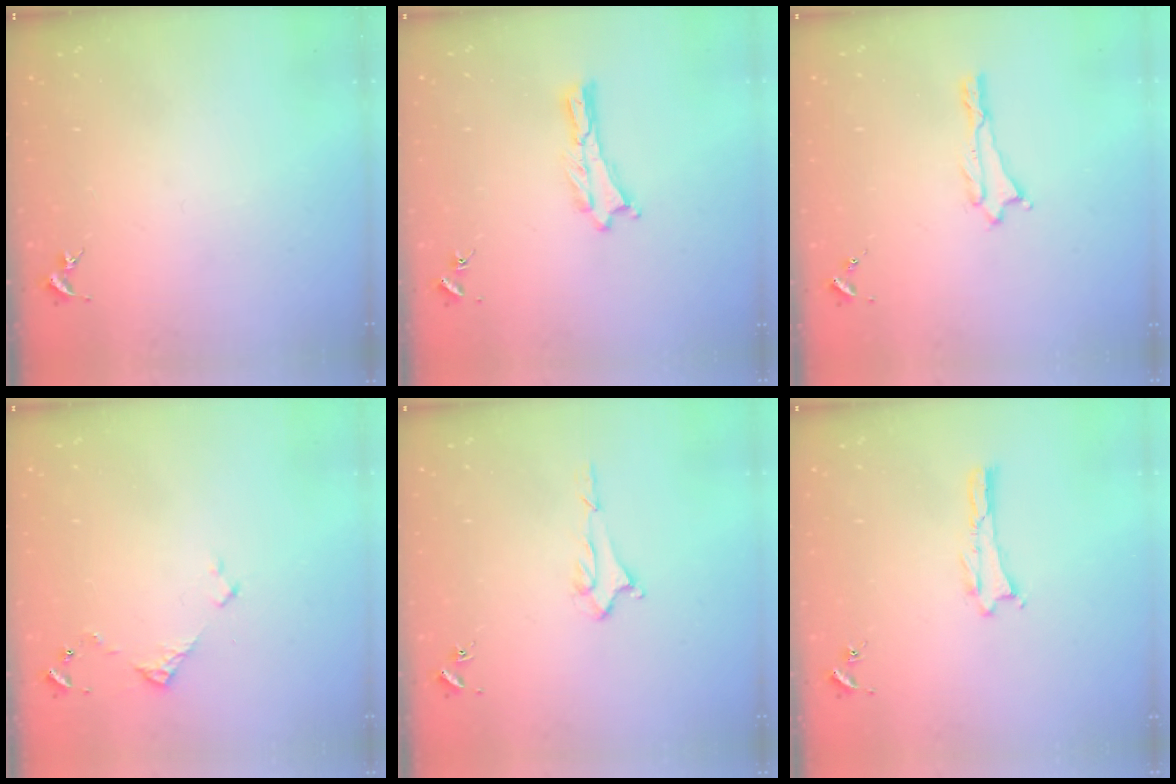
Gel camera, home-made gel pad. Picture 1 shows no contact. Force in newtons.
{"total": 0.0}
{"total": 0.0}
{"total": 3.5, "press": 3.5, "slide": 0.4}
{"total": 1.5, "press": 1.5, "slide": 0.2}
{"total": 0.0}